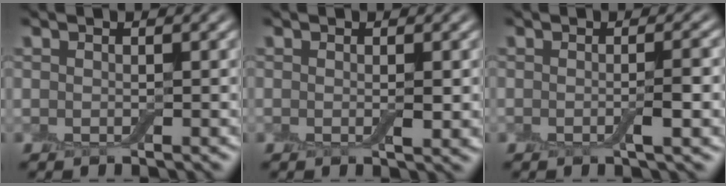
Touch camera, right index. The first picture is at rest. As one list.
[{"total": 1.3, "force": [0.0, 0.2, 1.2], "torque": [-0.020, -0.004, -0.002]}, {"total": 2.4, "force": [-0.4, 0.4, 2.3], "torque": [-0.037, 0.000, -0.011]}]